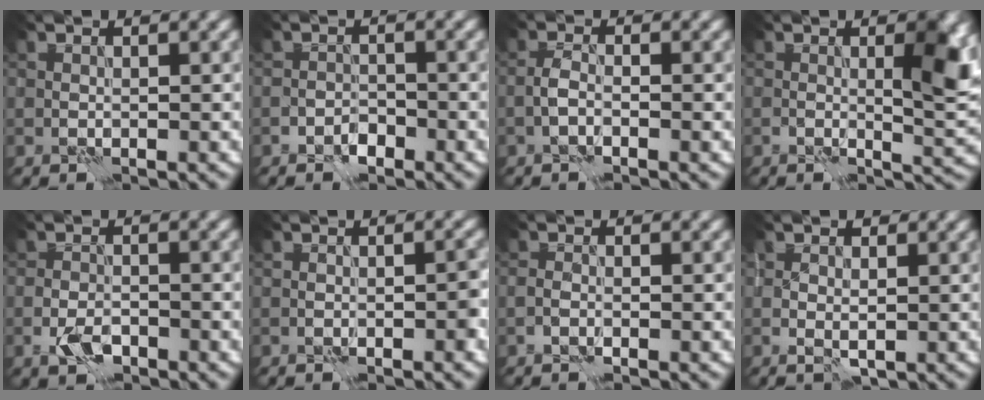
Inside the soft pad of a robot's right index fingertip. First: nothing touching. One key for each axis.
{"total": 1.3, "fx": -1.1, "fy": 0.6, "fz": 0.4, "tx": -0.001, "ty": 0.006, "tz": -0.021}
{"total": 1.4, "fx": -0.8, "fy": 0.3, "fz": 1.1, "tx": -0.020, "ty": 0.005, "tz": -0.018}
{"total": 4.7, "fx": 0.3, "fy": 1.0, "fz": 4.6, "tx": -0.065, "ty": -0.004, "tz": 0.007}
{"total": 2.2, "fx": -1.3, "fy": 1.1, "fz": 1.4, "tx": -0.027, "ty": 0.000, "tz": -0.025}
{"total": 1.2, "fx": -0.8, "fy": 0.3, "fz": 0.7, "tx": -0.008, "ty": 0.007, "tz": -0.010}
{"total": 0.6, "fx": -0.5, "fy": 0.1, "fz": 0.3, "tx": -0.008, "ty": 0.003, "tz": -0.013}
{"total": 2.0, "fx": 0.2, "fy": 1.4, "fz": 1.4, "tx": -0.015, "ty": 0.002, "tz": 0.009}